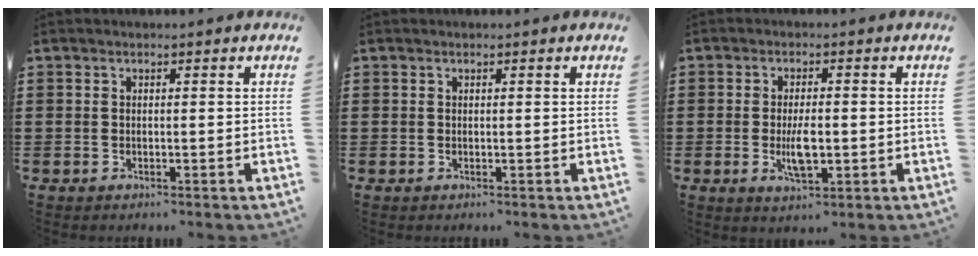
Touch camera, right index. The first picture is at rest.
{"total": 0.0}
{"total": 4.9, "force": [-0.7, 1.7, 4.6], "torque": [-0.094, -0.003, -0.016]}